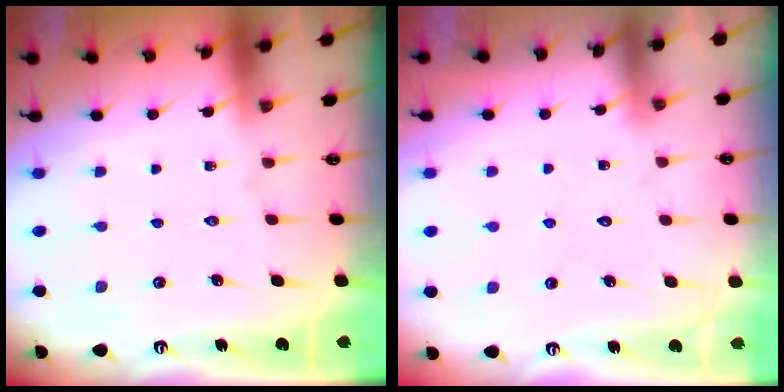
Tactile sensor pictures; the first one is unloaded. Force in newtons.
{"total": 2.9, "press": 2.9, "slide": 0.2}